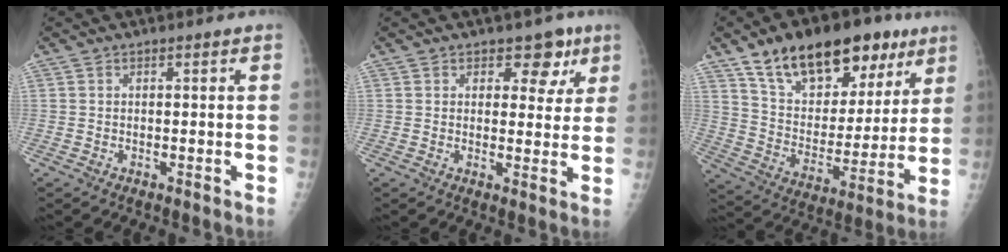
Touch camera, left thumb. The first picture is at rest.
{"total": 5.4, "force": [3.1, 3.8, 2.3], "torque": [0.014, -0.013, 0.037]}
{"total": 23.8, "force": [14.5, 12.5, 14.1], "torque": [-0.181, -0.034, 0.244]}